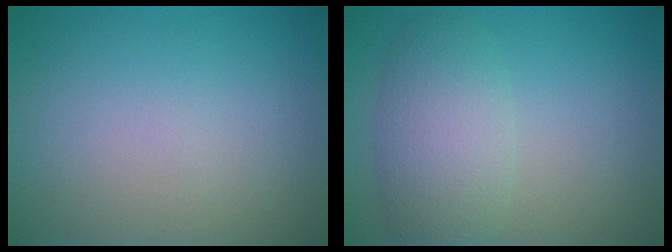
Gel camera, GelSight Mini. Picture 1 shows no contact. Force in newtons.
{"total": 4.6, "press": 4.6, "slide": 0.2}